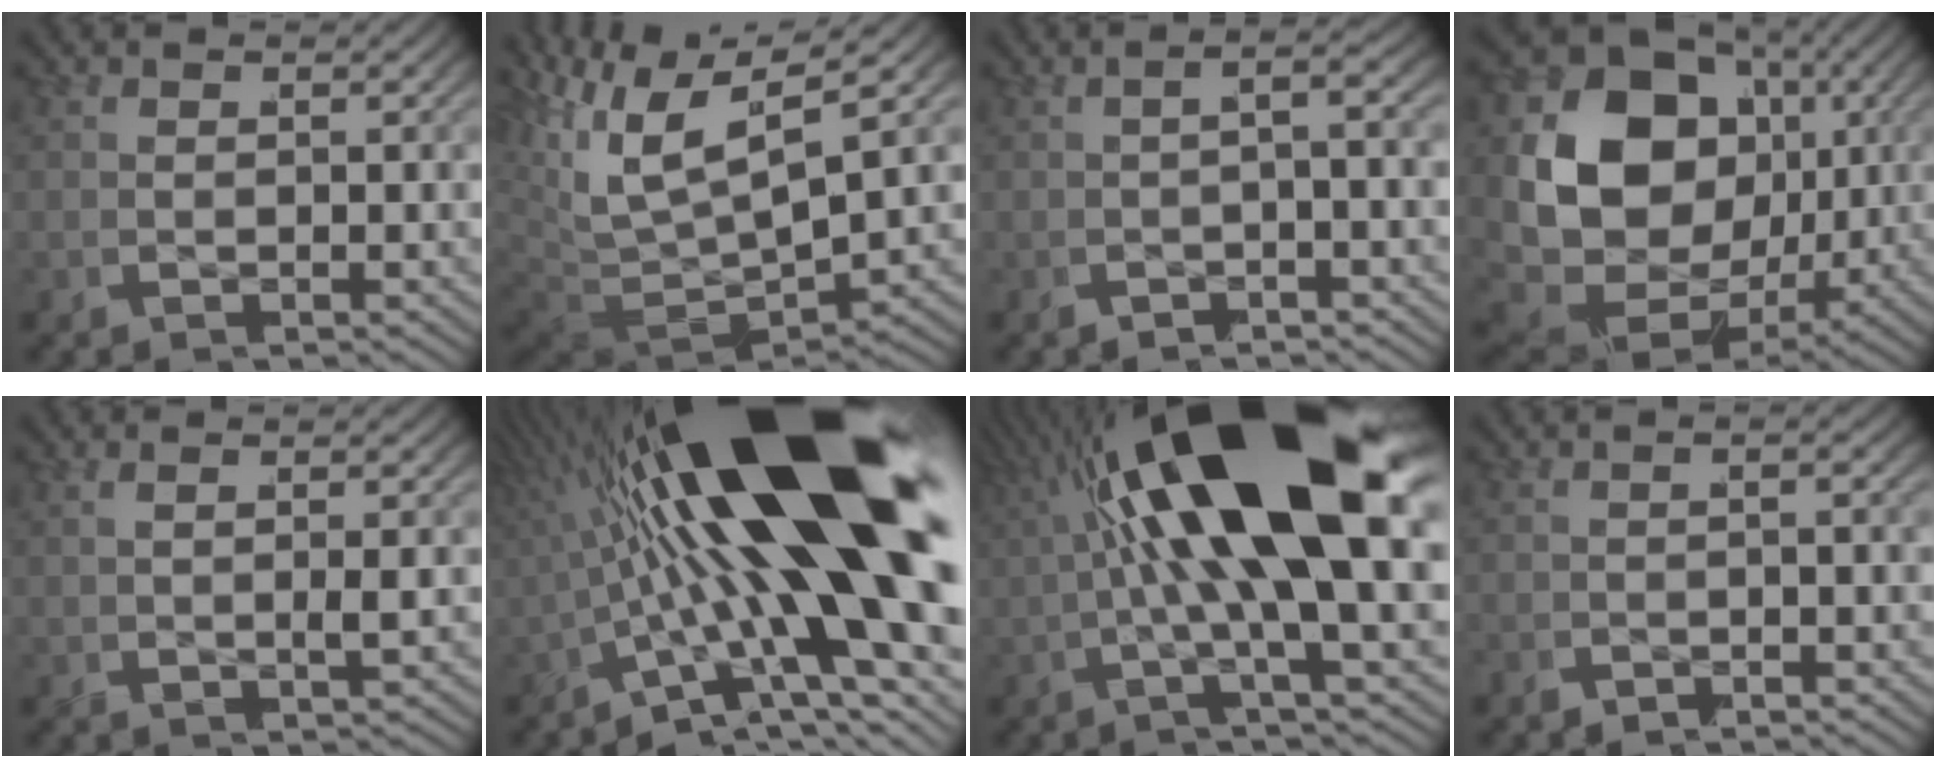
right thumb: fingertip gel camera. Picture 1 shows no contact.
{"total": 10.0, "force": [-0.9, 5.7, 8.1], "torque": [-0.192, -0.051, 0.003]}
{"total": 1.2, "force": [-0.5, -0.6, 0.9], "torque": [-0.030, 0.014, -0.012]}
{"total": 20.6, "force": [0.1, 15.1, 14.0], "torque": [-0.330, -0.045, 0.018]}
{"total": 1.1, "force": [0.4, -0.4, 0.9], "torque": [-0.023, 0.003, 0.011]}
{"total": 22.5, "force": [2.6, 8.7, 20.6], "torque": [-0.340, 0.016, 0.034]}
{"total": 19.8, "force": [2.3, 7.1, 18.4], "torque": [-0.311, 0.016, 0.033]}
{"total": 1.3, "force": [-1.3, 0.0, -0.1], "torque": [-0.009, 0.000, -0.028]}